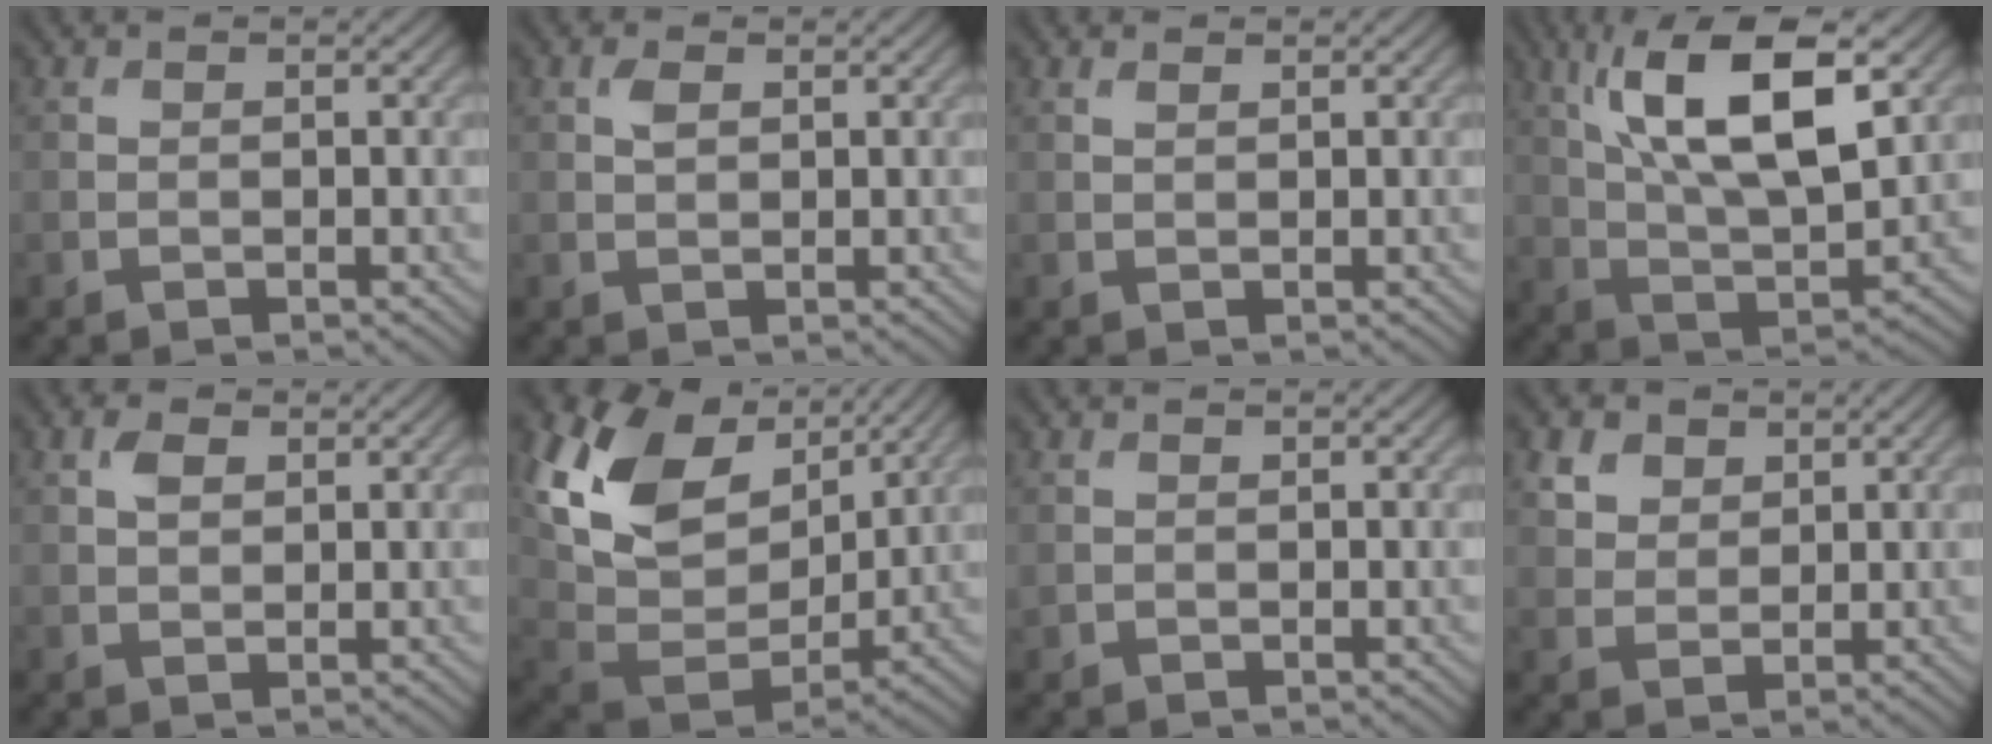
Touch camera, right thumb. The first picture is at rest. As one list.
[{"total": 1.5, "force": [0.5, 0.9, 1.1], "torque": [-0.025, 0.001, 0.011]}, {"total": 0.7, "force": [0.6, 0.3, 0.4], "torque": [-0.012, 0.001, 0.013]}, {"total": 14.6, "force": [5.7, 5.9, 12.1], "torque": [-0.234, 0.006, 0.103]}, {"total": 2.3, "force": [1.0, 1.5, 1.5], "torque": [-0.034, 0.003, 0.020]}, {"total": 15.0, "force": [6.5, 9.8, 9.2], "torque": [-0.222, 0.013, 0.131]}, {"total": 0.7, "force": [0.5, 0.5, 0.2], "torque": [-0.006, -0.003, 0.014]}, {"total": 4.0, "force": [2.5, 2.8, 1.5], "torque": [-0.048, -0.007, 0.056]}]